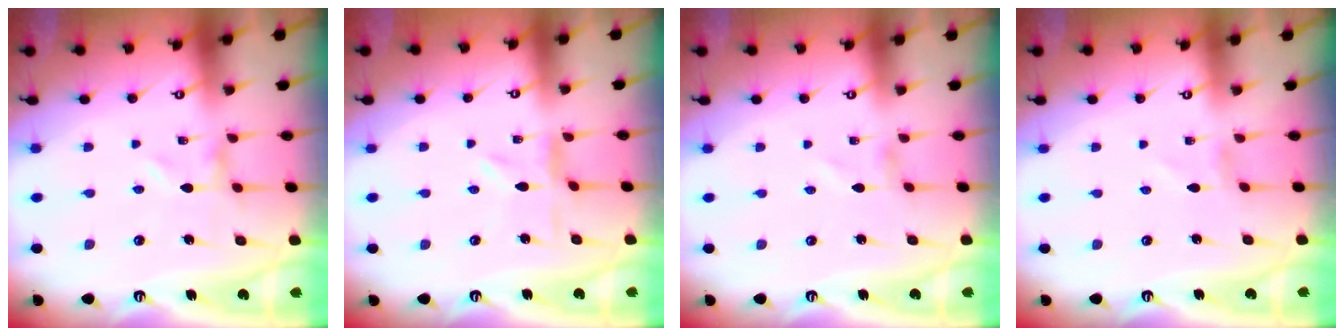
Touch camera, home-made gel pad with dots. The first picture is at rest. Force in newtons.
{"total": 1.1, "press": 1.1, "slide": 0.2}
{"total": 1.4, "press": 1.4, "slide": 0.1}
{"total": 1.0, "press": 1.0, "slide": 0.1}